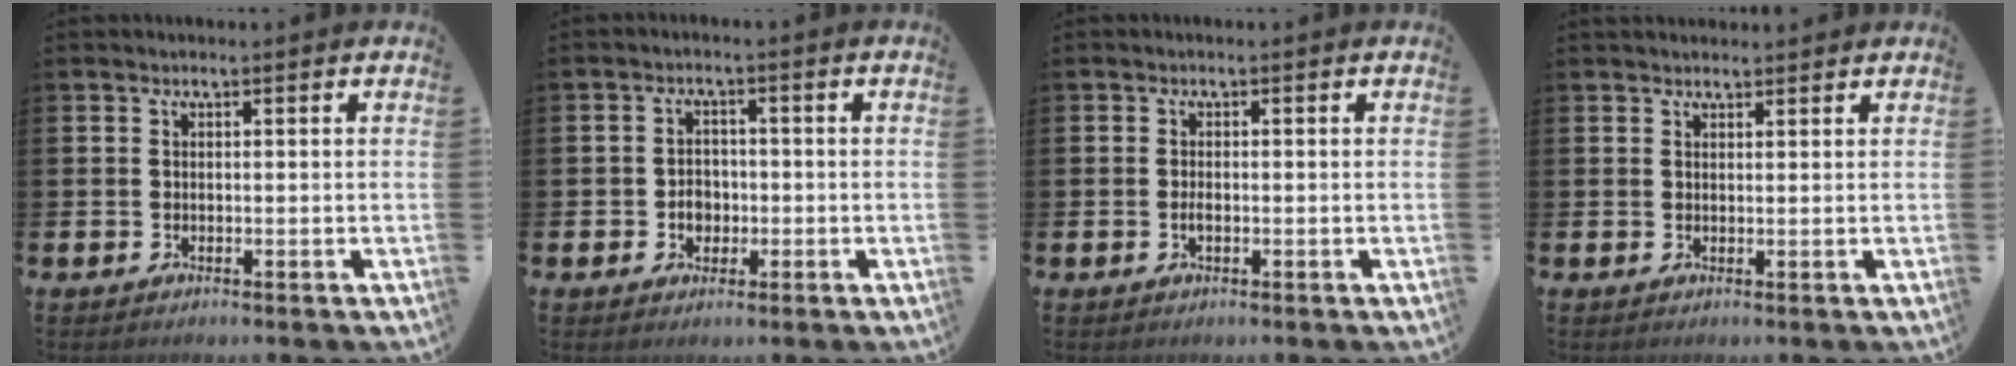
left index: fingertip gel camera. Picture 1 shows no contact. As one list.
[{"total": 2.9, "force": [-0.7, 2.4, 1.4], "torque": [-0.013, -0.002, -0.021]}, {"total": 1.1, "force": [-0.2, 0.4, 1.0], "torque": [-0.016, -0.002, -0.005]}, {"total": 1.1, "force": [1.1, 0.3, 0.0], "torque": [0.007, 0.000, 0.019]}]